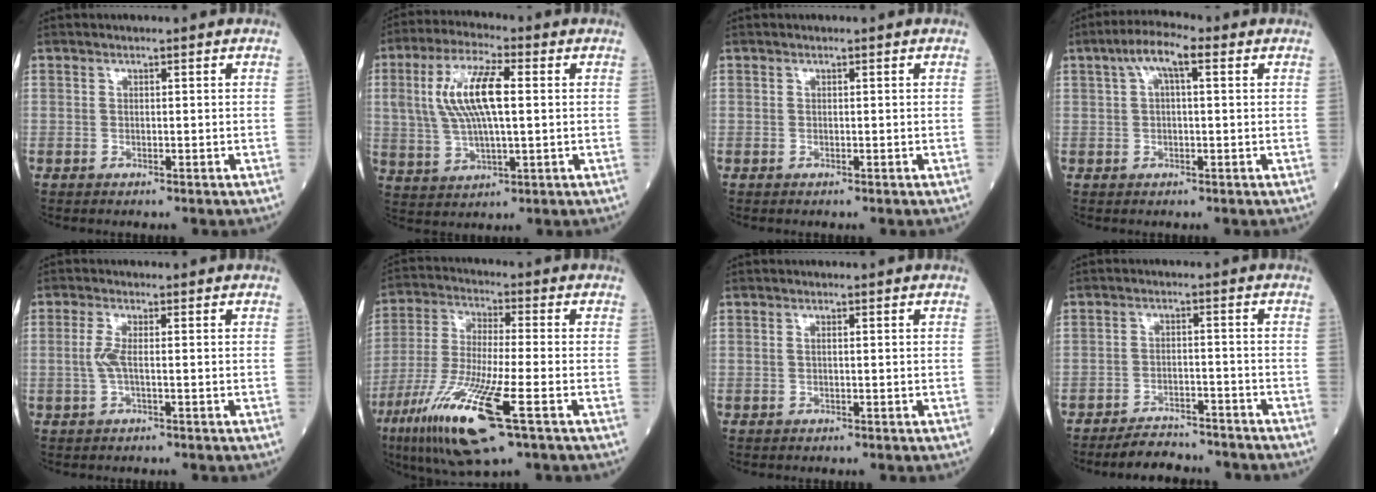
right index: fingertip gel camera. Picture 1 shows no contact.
{"total": 11.4, "force": [1.9, 3.3, 10.7], "torque": [-0.227, 0.015, 0.038]}
{"total": 0.0}
{"total": 5.9, "force": [2.3, 1.5, 5.2], "torque": [-0.099, 0.029, 0.036]}
{"total": 2.5, "force": [-0.1, 0.3, 2.5], "torque": [-0.063, -0.002, -0.006]}
{"total": 16.1, "force": [-7.5, 1.5, 14.2], "torque": [-0.304, -0.040, -0.136]}
{"total": 0.5, "force": [0.1, 0.1, 0.5], "torque": [-0.013, 0.000, 0.001]}
{"total": 7.2, "force": [-6.8, 1.6, 1.5], "torque": [-0.017, 0.002, -0.105]}